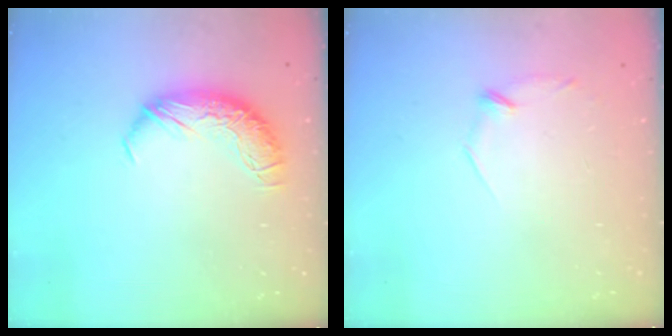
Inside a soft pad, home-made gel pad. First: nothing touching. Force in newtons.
{"total": 7.0, "press": 7.0, "slide": 0.9}